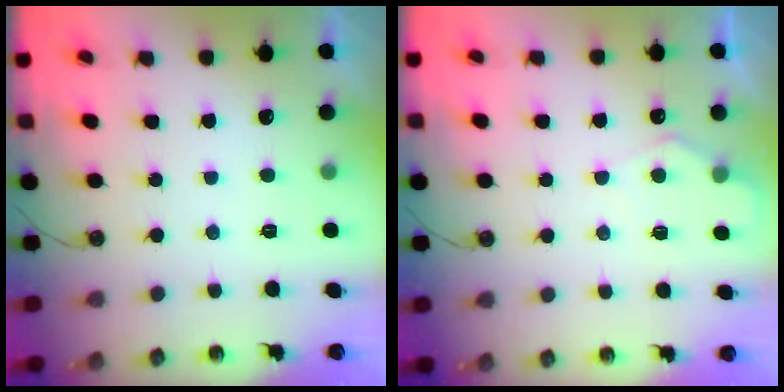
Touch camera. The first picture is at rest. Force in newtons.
{"total": 5.5, "press": 5.5, "slide": 0.7}